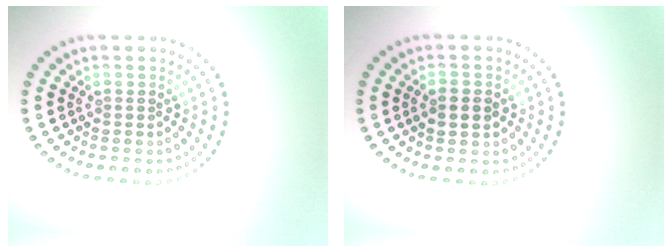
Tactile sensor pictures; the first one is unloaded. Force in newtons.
{"total": 2.6, "press": 2.5, "slide": 0.1}